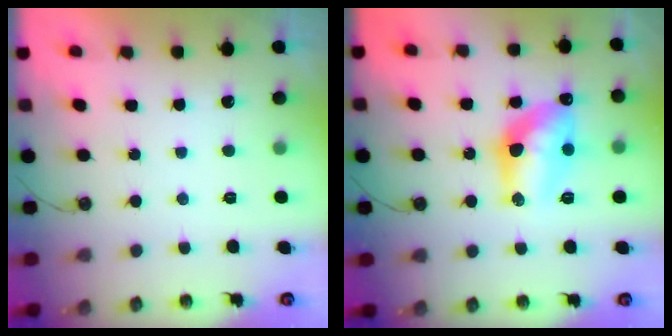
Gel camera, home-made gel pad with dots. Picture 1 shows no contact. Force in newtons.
{"total": 12.5, "press": 12.5, "slide": 0.9}